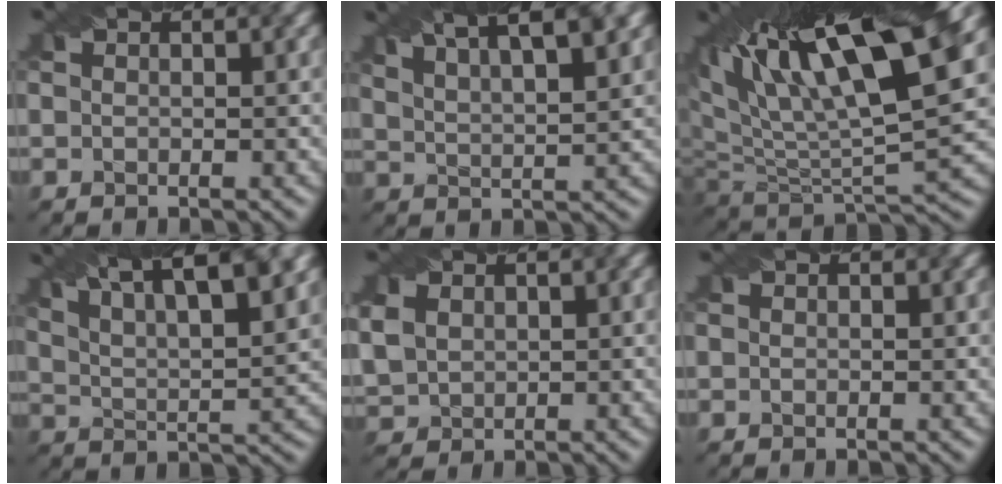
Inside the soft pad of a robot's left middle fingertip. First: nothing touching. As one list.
[{"total": 10.4, "force": [7.0, 3.3, 6.9], "torque": [-0.092, 0.032, 0.077]}, {"total": 15.9, "force": [8.6, 5.2, 12.3], "torque": [-0.235, 0.029, 0.157]}, {"total": 12.4, "force": [8.5, 3.9, 8.1], "torque": [-0.125, 0.030, 0.108]}, {"total": 3.2, "force": [1.2, 2.4, 1.7], "torque": [-0.054, 0.005, 0.030]}, {"total": 0.0}]